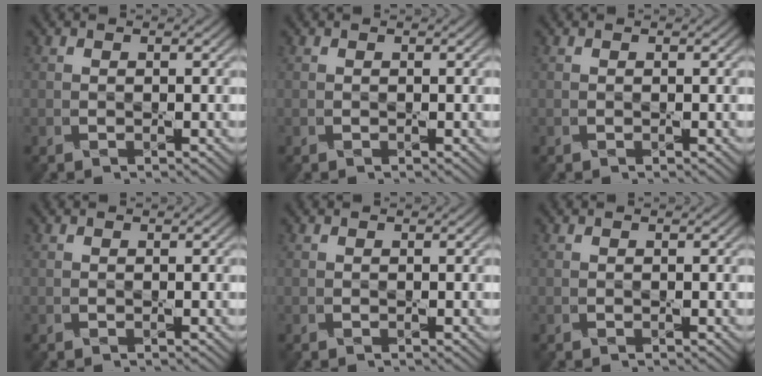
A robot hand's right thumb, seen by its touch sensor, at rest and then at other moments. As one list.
[{"total": 0.0}, {"total": 0.0}, {"total": 0.0}, {"total": 0.0}, {"total": 0.0}]